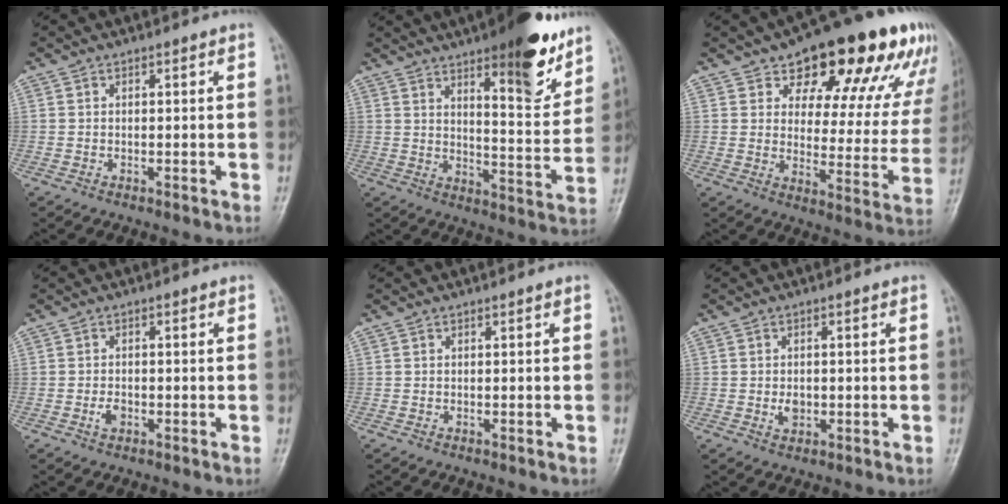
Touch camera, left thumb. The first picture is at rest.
{"total": 16.7, "force": [10.6, 4.6, 12.0], "torque": [-0.131, -0.063, 0.157]}
{"total": 23.7, "force": [14.3, 10.5, 15.7], "torque": [-0.165, -0.045, 0.186]}
{"total": 2.1, "force": [-0.8, 1.4, 1.4], "torque": [-0.019, 0.002, -0.017]}
{"total": 0.0}
{"total": 2.5, "force": [-0.4, 1.9, 1.6], "torque": [-0.017, 0.000, -0.006]}